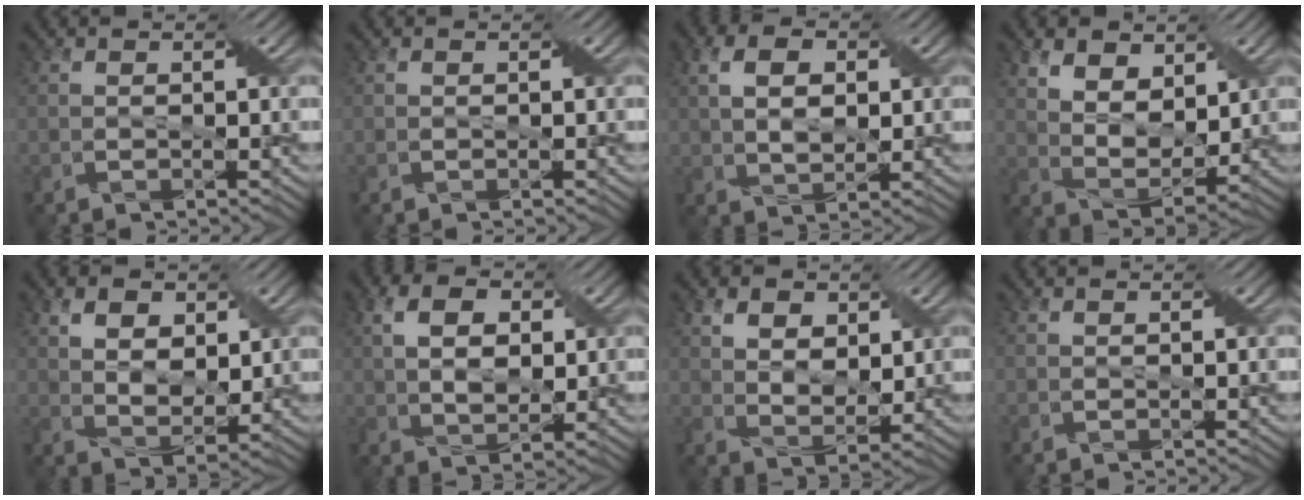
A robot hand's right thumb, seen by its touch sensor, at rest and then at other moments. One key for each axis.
{"total": 0.0}
{"total": 5.5, "fx": 1.5, "fy": 3.3, "fz": 4.1, "tx": -0.080, "ty": 0.004, "tz": 0.023}
{"total": 7.8, "fx": 4.2, "fy": 4.5, "fz": 4.9, "tx": -0.115, "ty": -0.008, "tz": 0.077}
{"total": 6.0, "fx": 2.7, "fy": 3.7, "fz": 3.9, "tx": -0.082, "ty": -0.002, "tz": 0.046}
{"total": 6.1, "fx": 1.6, "fy": 3.8, "fz": 4.6, "tx": -0.089, "ty": 0.007, "tz": 0.026}
{"total": 5.5, "fx": 2.7, "fy": 3.5, "fz": 3.3, "tx": -0.069, "ty": -0.006, "tz": 0.047}
{"total": 0.0}